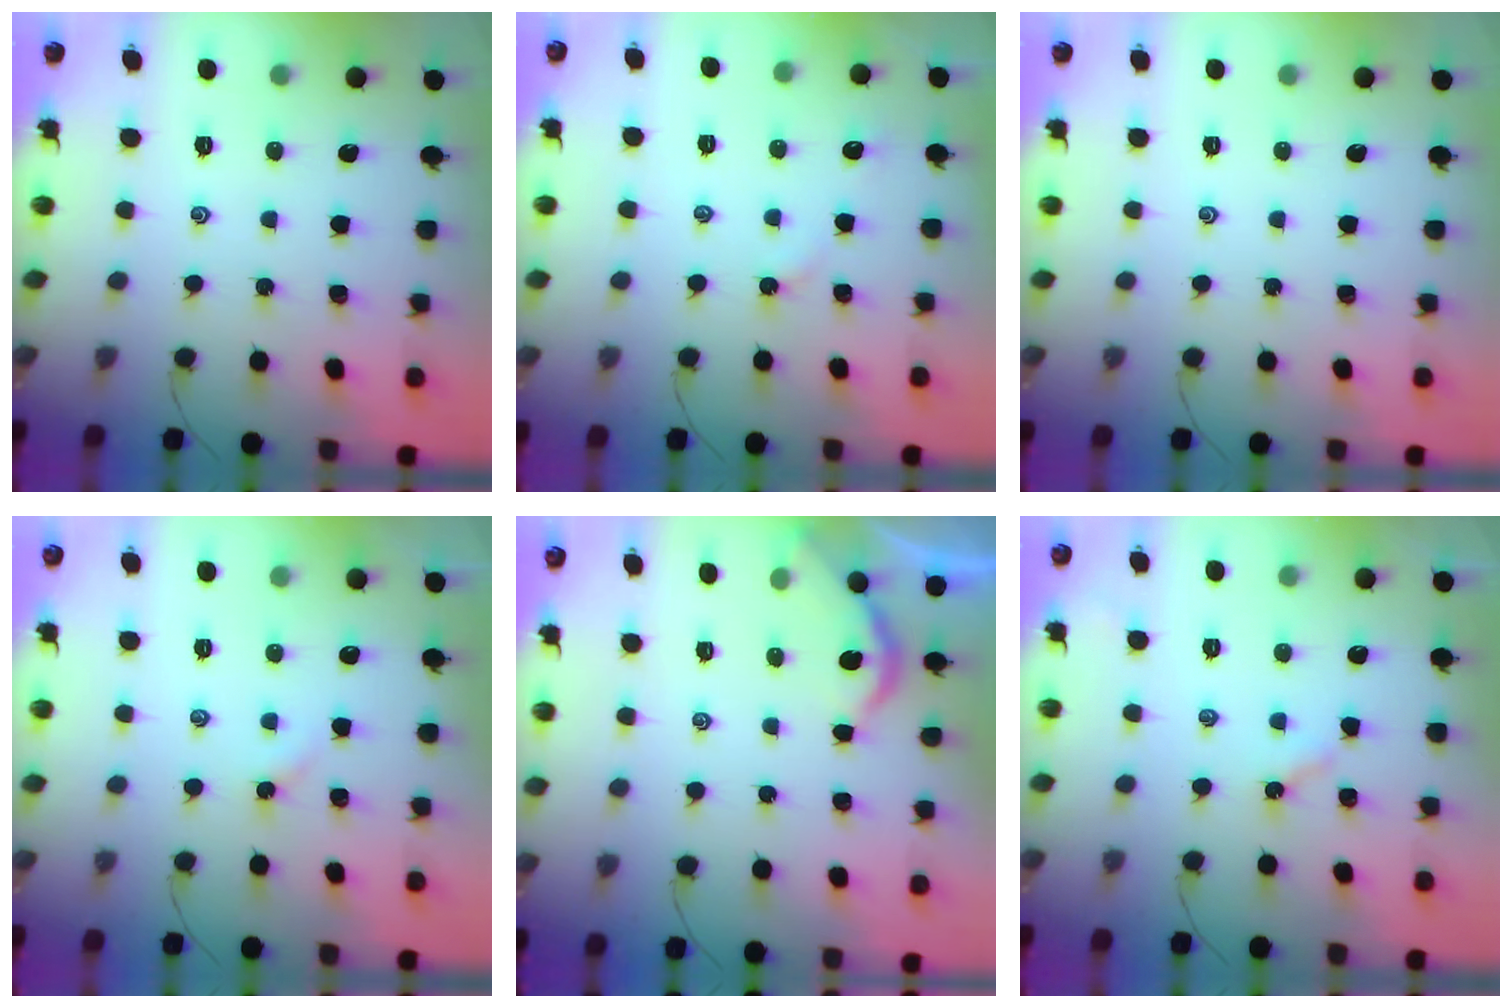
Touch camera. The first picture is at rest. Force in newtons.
{"total": 2.7, "press": 2.7, "slide": 0.3}
{"total": 0.0}
{"total": 2.1, "press": 2.1, "slide": 0.4}
{"total": 2.4, "press": 2.3, "slide": 0.5}
{"total": 2.7, "press": 2.7, "slide": 0.3}